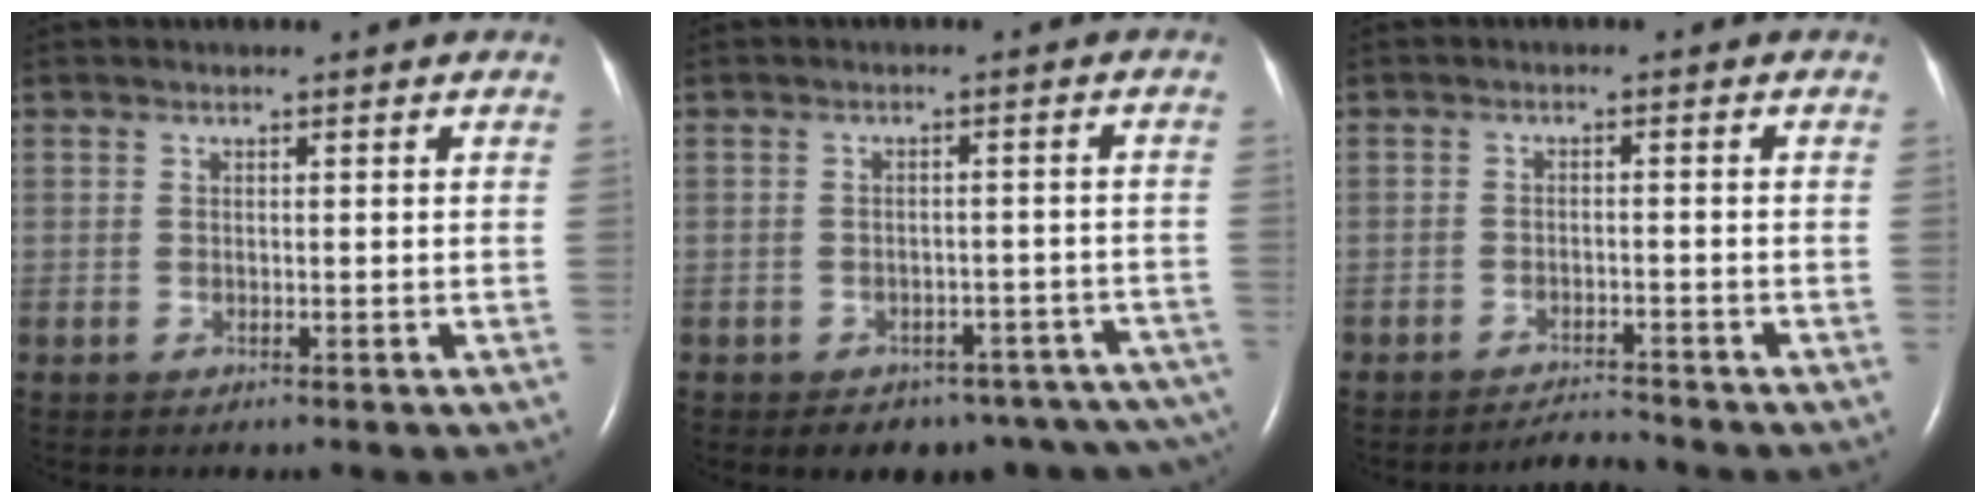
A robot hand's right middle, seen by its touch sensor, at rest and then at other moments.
{"total": 14.4, "force": [-11.3, 7.2, 5.1], "torque": [-0.051, 0.026, -0.114]}
{"total": 2.6, "force": [-2.5, -0.5, -0.3], "torque": [0.001, -0.014, -0.039]}